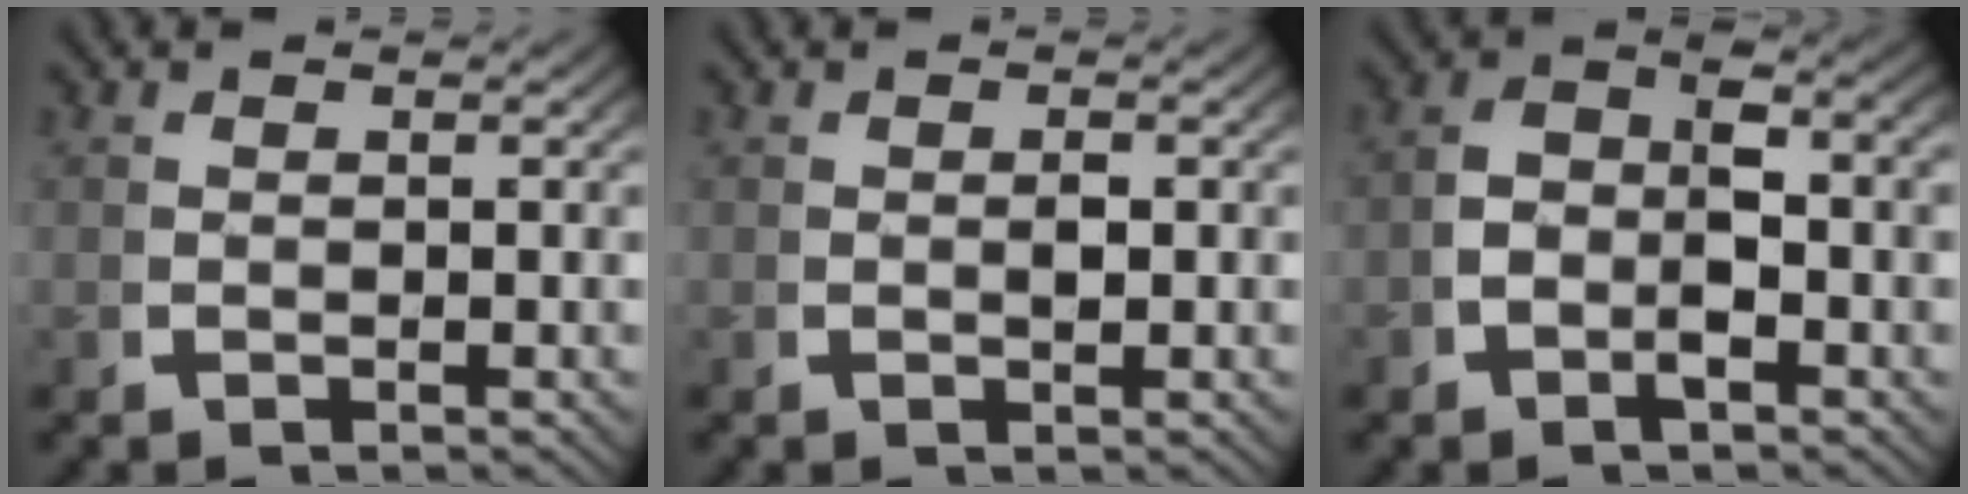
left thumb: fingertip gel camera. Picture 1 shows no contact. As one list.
[{"total": 0.9, "force": [0.0, 0.5, 0.8], "torque": [-0.013, -0.002, 0.001]}, {"total": 4.8, "force": [-0.6, 2.9, 3.7], "torque": [-0.070, -0.009, -0.011]}]